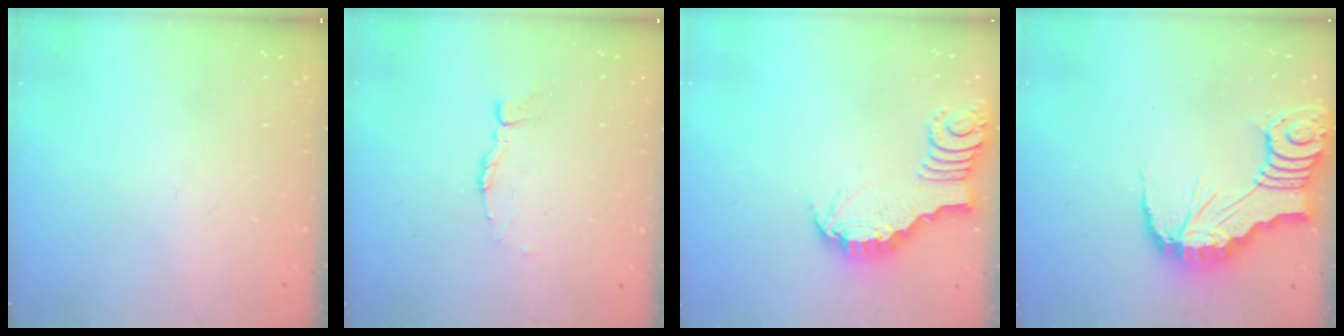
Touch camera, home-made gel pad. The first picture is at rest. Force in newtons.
{"total": 4.4, "press": 4.4, "slide": 0.1}
{"total": 3.5, "press": 3.5, "slide": 0.4}
{"total": 12.7, "press": 12.6, "slide": 1.4}